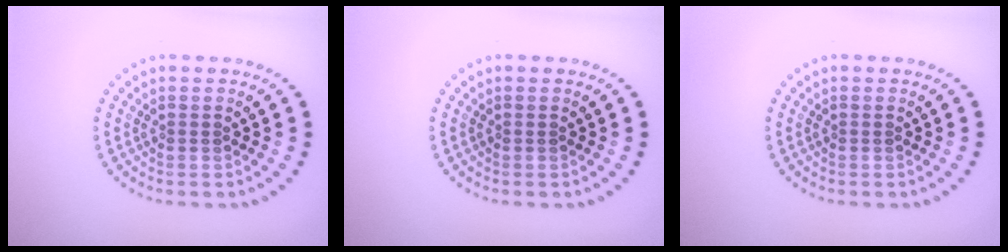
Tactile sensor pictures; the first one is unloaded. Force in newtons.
{"total": 0.0}
{"total": 0.0}